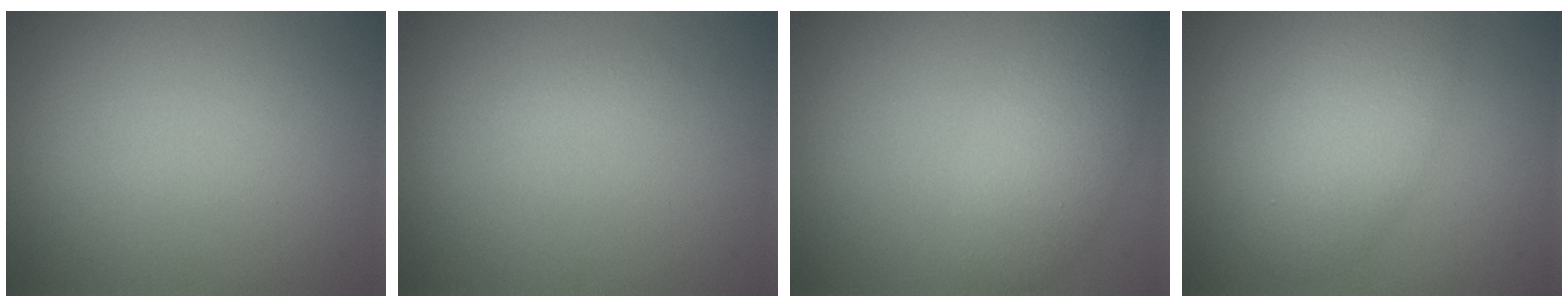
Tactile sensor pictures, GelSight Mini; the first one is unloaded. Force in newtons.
{"total": 0.6, "press": 0.6, "slide": 0.0}
{"total": 4.0, "press": 4.0, "slide": 0.2}
{"total": 4.8, "press": 4.7, "slide": 0.2}